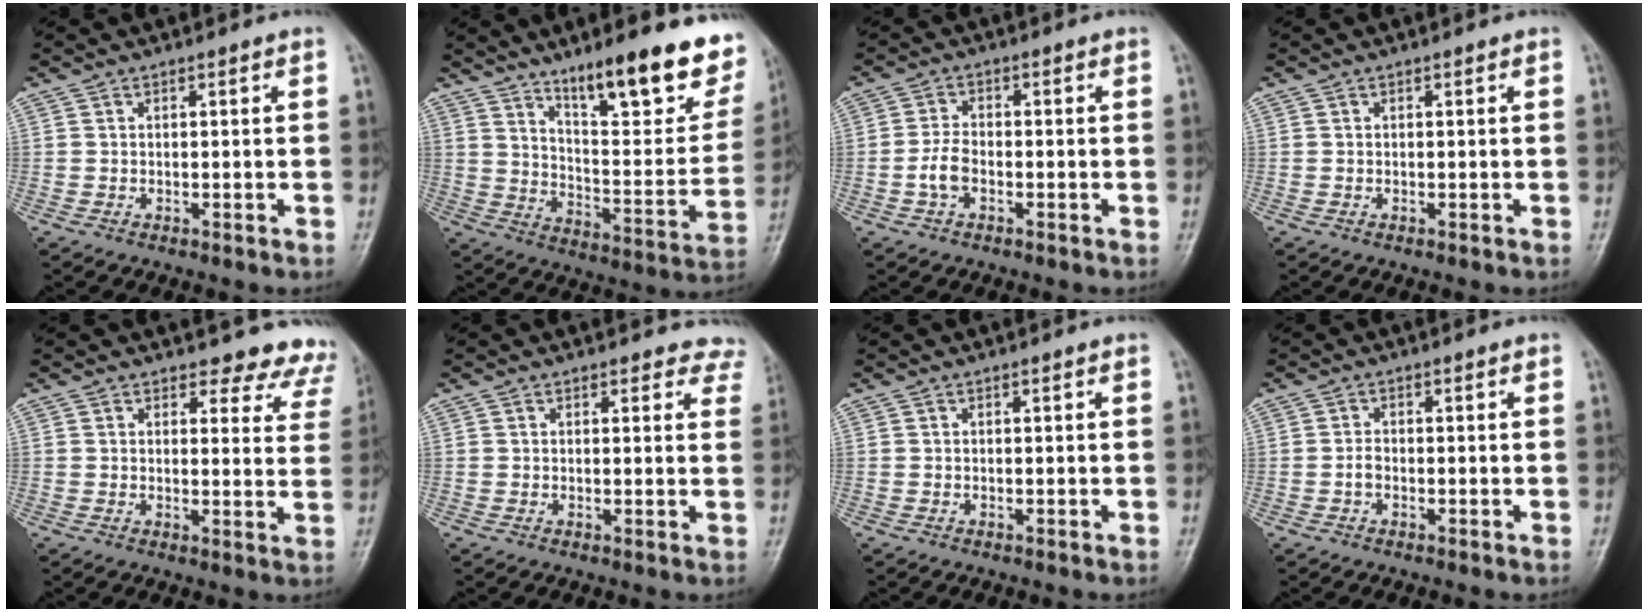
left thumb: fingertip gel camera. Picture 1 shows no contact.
{"total": 22.3, "force": [14.4, 6.0, 15.9], "torque": [-0.180, -0.077, 0.221]}
{"total": 3.6, "force": [-1.4, 2.1, 2.6], "torque": [-0.051, 0.012, -0.032]}
{"total": 0.0}
{"total": 9.8, "force": [9.0, 3.8, 0.6], "torque": [0.047, -0.058, 0.068]}
{"total": 5.4, "force": [4.8, 2.4, 0.3], "torque": [0.047, -0.018, 0.026]}
{"total": 0.0}
{"total": 1.3, "force": [-0.6, 0.8, 0.8], "torque": [-0.011, 0.005, -0.014]}